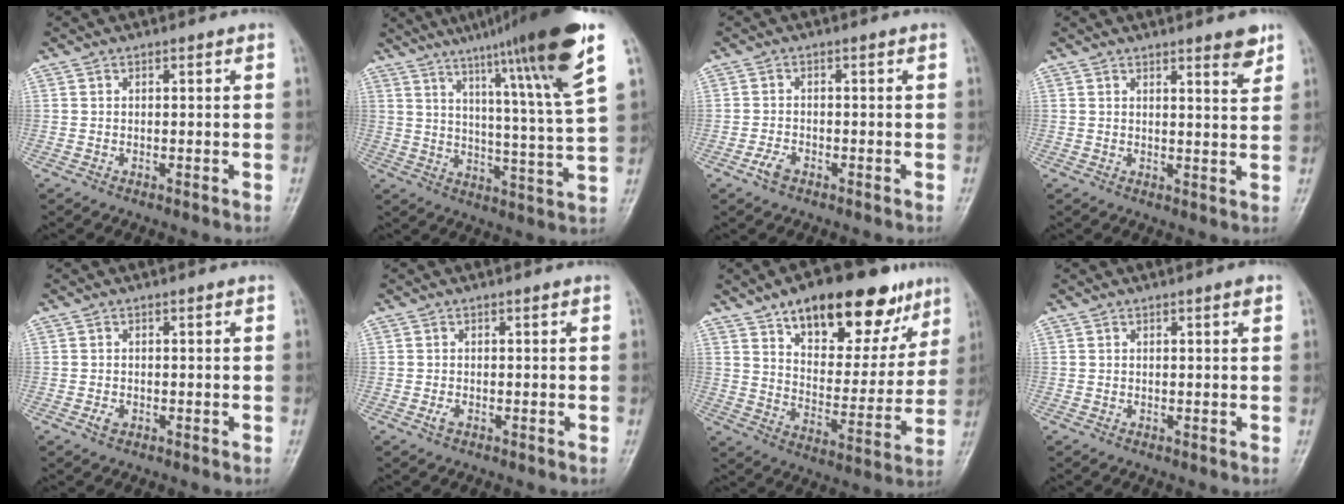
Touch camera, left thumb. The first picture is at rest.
{"total": 21.2, "force": [12.7, 0.8, 17.0], "torque": [-0.237, -0.048, 0.180]}
{"total": 2.4, "force": [-1.4, 1.3, 1.4], "torque": [-0.033, 0.006, -0.027]}
{"total": 4.1, "force": [2.9, 0.7, 2.8], "torque": [-0.030, -0.023, 0.039]}
{"total": 1.2, "force": [-0.4, 0.8, 0.7], "torque": [-0.015, 0.000, -0.008]}
{"total": 1.1, "force": [-0.3, 0.6, 0.9], "torque": [-0.017, 0.000, -0.004]}
{"total": 22.1, "force": [13.4, 10.3, 14.2], "torque": [-0.153, -0.041, 0.207]}
{"total": 1.0, "force": [0.5, 0.0, 0.8], "torque": [-0.011, -0.001, 0.005]}